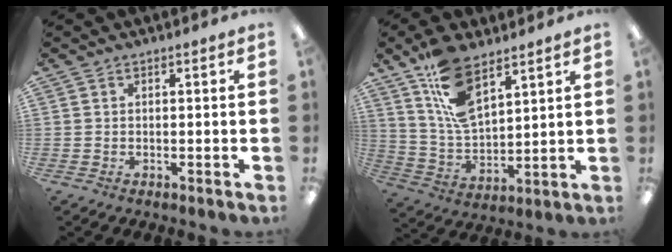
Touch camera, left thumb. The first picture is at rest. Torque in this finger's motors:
{"motor_torque": [0.24, 0.40, 0.29, -0.35, 0.14]}